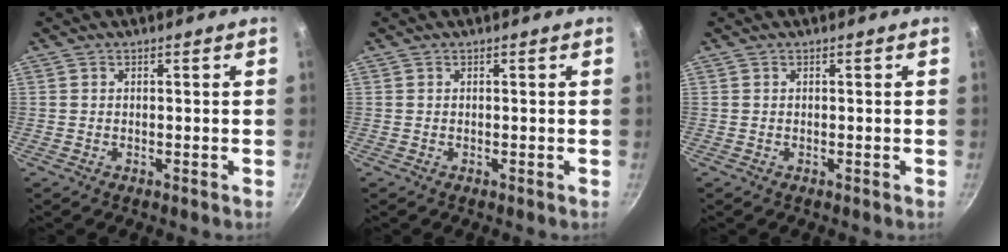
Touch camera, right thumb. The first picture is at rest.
{"total": 0.0}
{"total": 0.0}